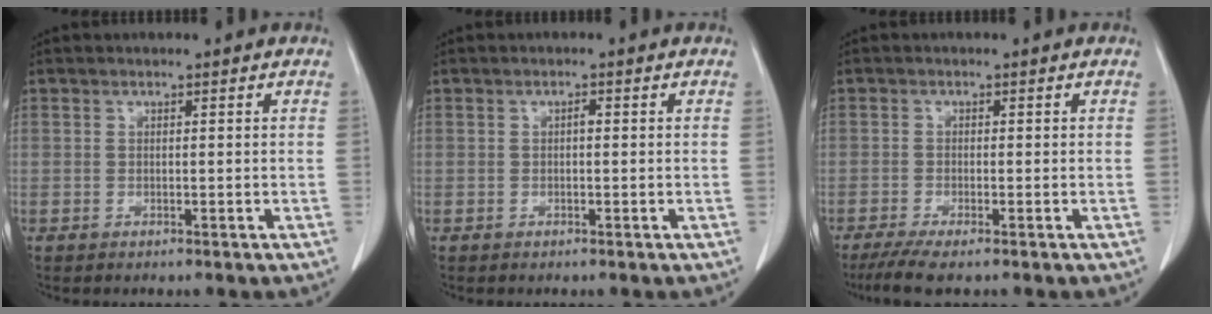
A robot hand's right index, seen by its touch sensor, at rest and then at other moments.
{"total": 0.6, "force": [0.0, 0.2, 0.6], "torque": [-0.012, 0.002, -0.001]}
{"total": 4.2, "force": [-3.1, 0.3, 2.8], "torque": [-0.053, -0.012, -0.056]}